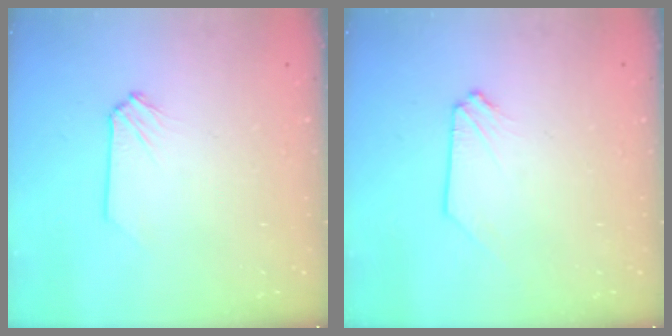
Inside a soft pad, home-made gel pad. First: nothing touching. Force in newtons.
{"total": 0.0}